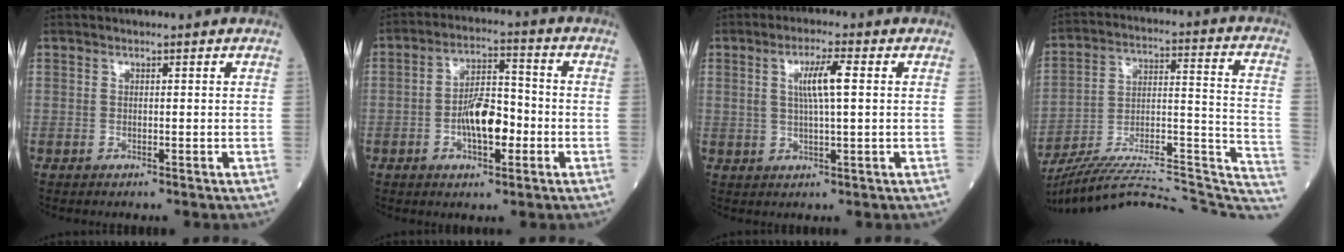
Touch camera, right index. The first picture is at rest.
{"total": 8.4, "force": [-2.0, 3.2, 7.5], "torque": [-0.135, 0.014, -0.037]}
{"total": 5.6, "force": [1.3, 0.3, 5.4], "torque": [-0.101, 0.003, 0.023]}
{"total": 31.1, "force": [-28.5, 3.2, 12.1], "torque": [-0.137, 0.002, -0.409]}